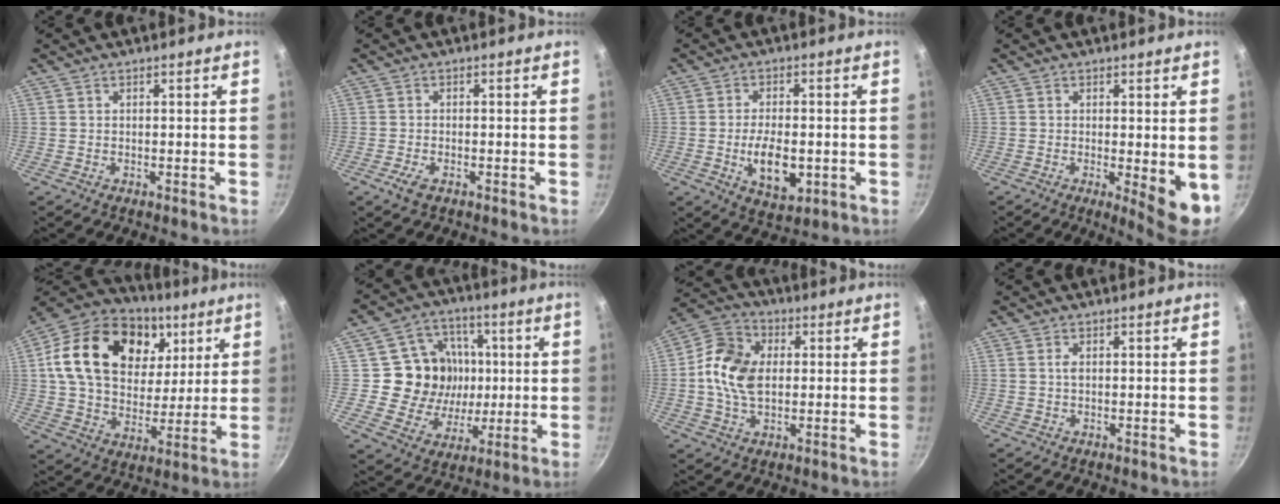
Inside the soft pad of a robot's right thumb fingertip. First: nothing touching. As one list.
[{"total": 2.6, "force": [-1.4, 1.1, 1.9], "torque": [-0.045, 0.007, -0.029]}, {"total": 9.2, "force": [-1.8, 4.7, 7.7], "torque": [-0.119, 0.000, -0.023]}, {"total": 6.9, "force": [-0.7, 1.9, 6.6], "torque": [-0.081, -0.012, -0.004]}, {"total": 26.2, "force": [8.7, 18.3, 16.5], "torque": [-0.268, -0.009, 0.140]}, {"total": 15.2, "force": [1.4, 13.9, 6.0], "torque": [-0.065, 0.007, 0.025]}, {"total": 12.2, "force": [0.7, 8.5, 8.8], "torque": [-0.149, 0.013, -0.004]}, {"total": 1.1, "force": [0.2, 0.6, 0.9], "torque": [-0.017, 0.002, 0.002]}]